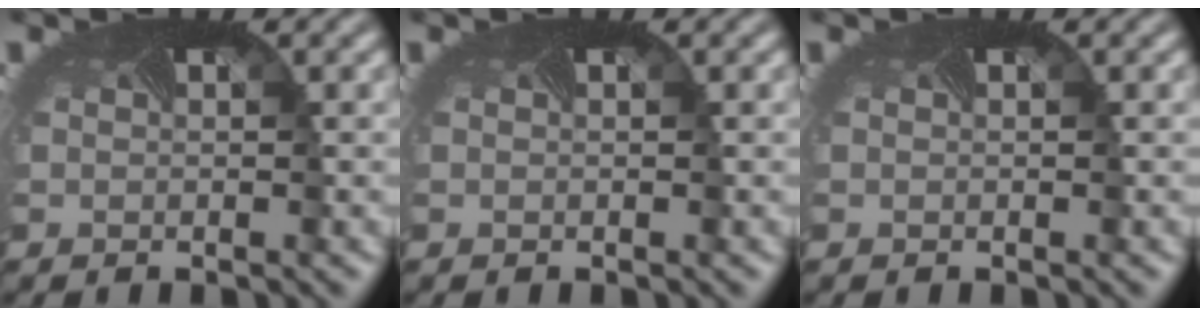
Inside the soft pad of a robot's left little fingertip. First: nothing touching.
{"total": 0.0}
{"total": 0.0}